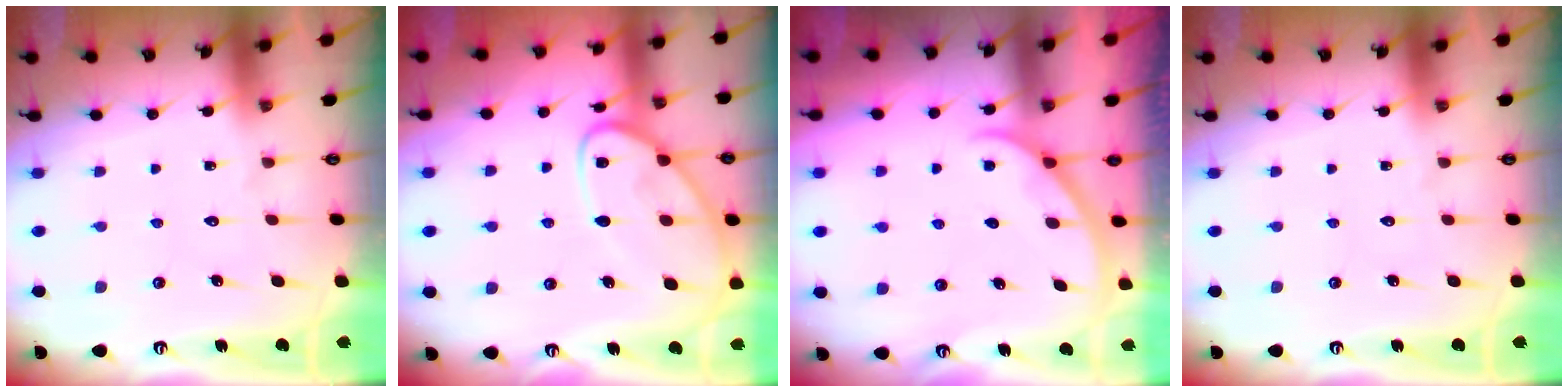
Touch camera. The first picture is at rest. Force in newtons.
{"total": 11.3, "press": 11.2, "slide": 1.0}
{"total": 2.3, "press": 2.2, "slide": 0.3}
{"total": 0.0}